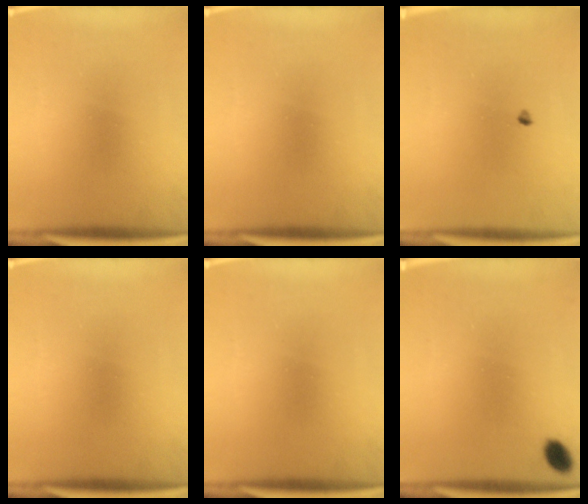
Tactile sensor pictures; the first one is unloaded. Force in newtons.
{"total": 0.0}
{"total": 0.7}
{"total": 0.0}
{"total": 0.0}
{"total": 3.0}